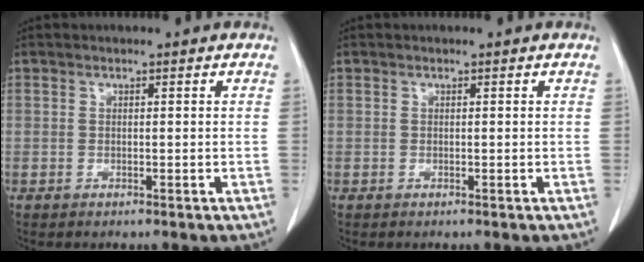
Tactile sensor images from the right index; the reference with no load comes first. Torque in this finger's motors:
{"motor_torque": [0.00, 0.00, 0.00, 0.00]}